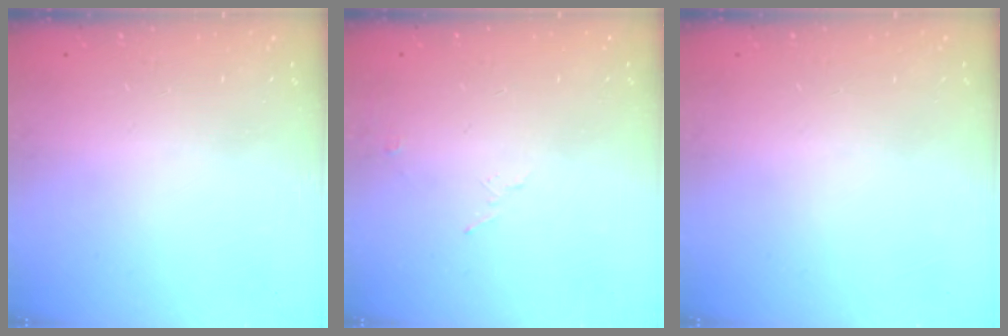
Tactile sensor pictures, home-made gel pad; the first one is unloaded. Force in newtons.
{"total": 4.4, "press": 3.6, "slide": 2.6}
{"total": 0.0}